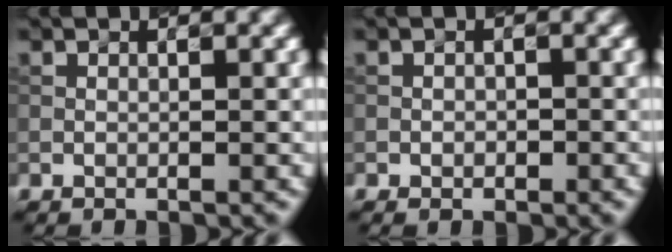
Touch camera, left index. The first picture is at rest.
{"total": 1.0, "force": [-0.4, 0.7, 0.5], "torque": [-0.005, -0.002, -0.008]}